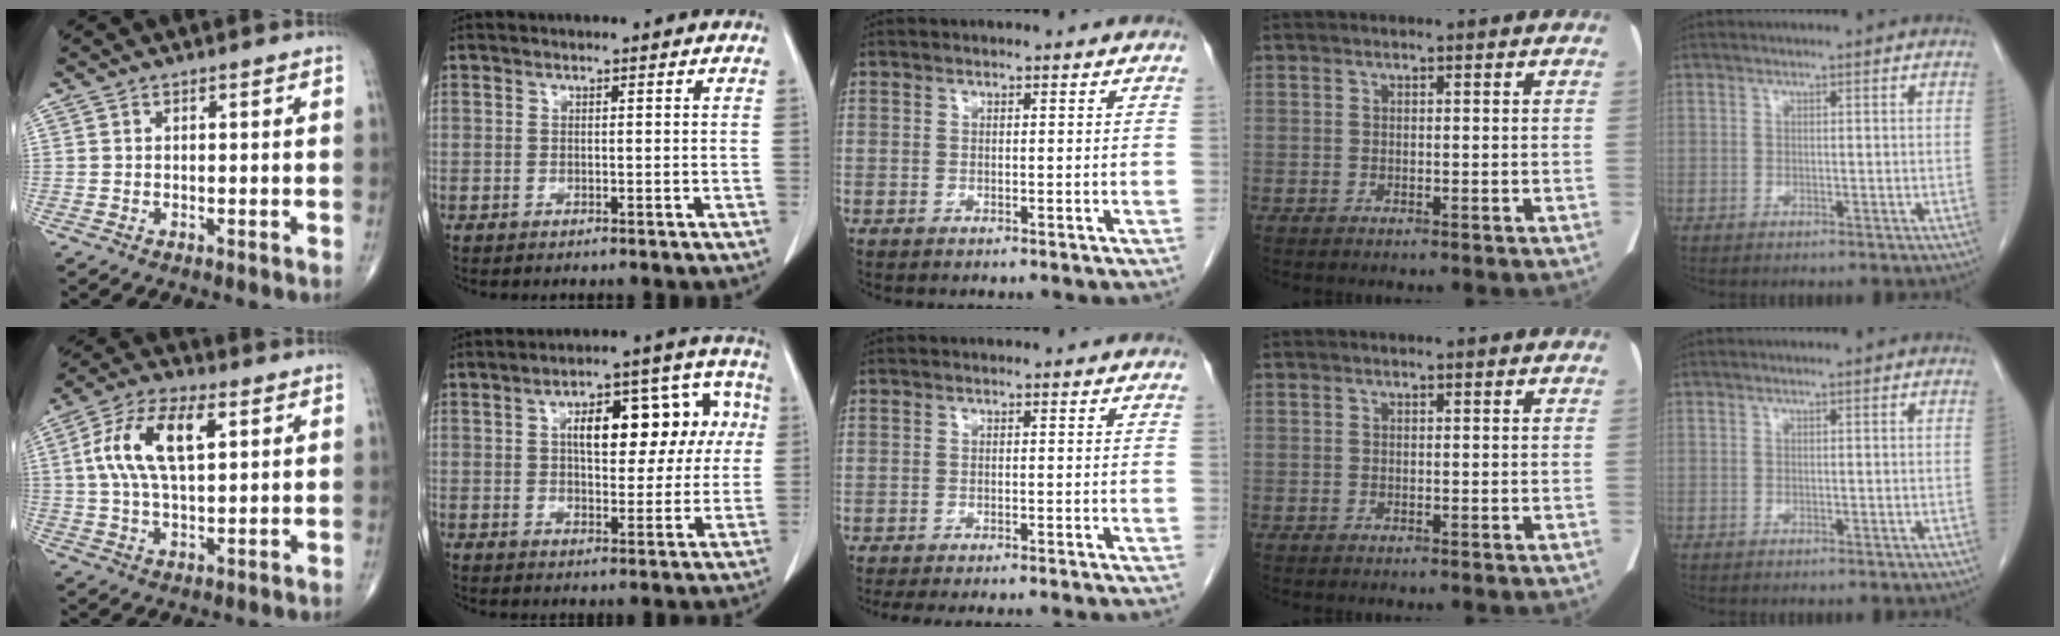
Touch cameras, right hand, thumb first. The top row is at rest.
{"thumb": {"total": 12.9, "force": [3.3, 5.9, 10.9], "torque": [-0.215, 0.011, 0.060]}, "index": {"total": 14.2, "force": [2.9, 6.3, 12.4], "torque": [-0.160, 0.050, 0.044]}, "middle": {"total": 13.0, "force": [-11.8, 0.9, 5.3], "torque": [-0.068, -0.019, -0.147]}}